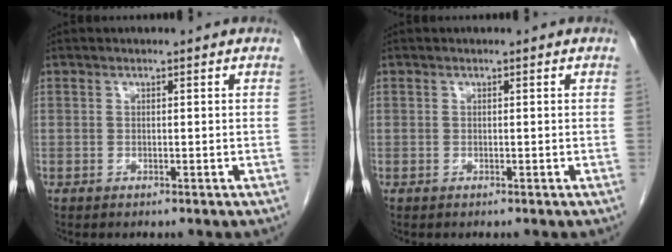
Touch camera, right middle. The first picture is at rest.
{"total": 0.0}